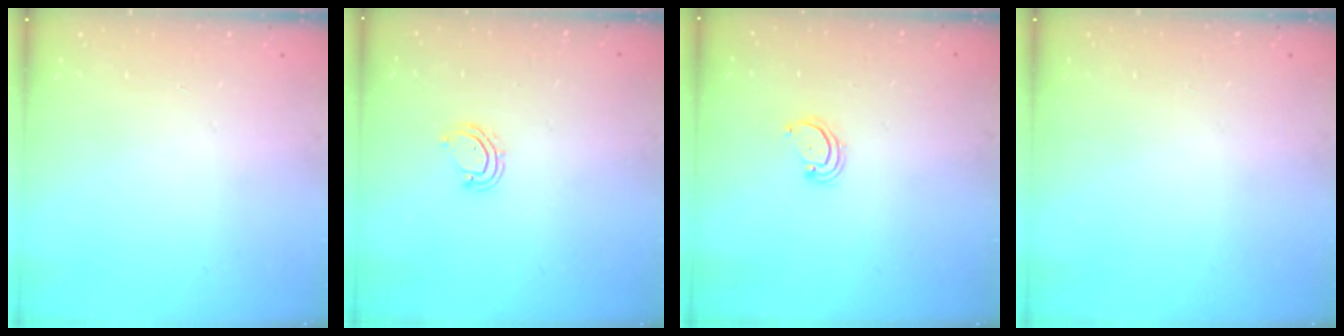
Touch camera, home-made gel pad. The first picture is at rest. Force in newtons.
{"total": 5.0, "press": 5.0, "slide": 0.3}
{"total": 2.3, "press": 2.2, "slide": 0.2}
{"total": 0.0}